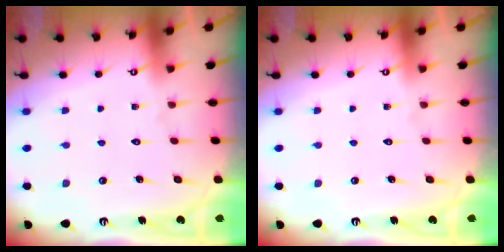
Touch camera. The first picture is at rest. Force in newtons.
{"total": 0.0}